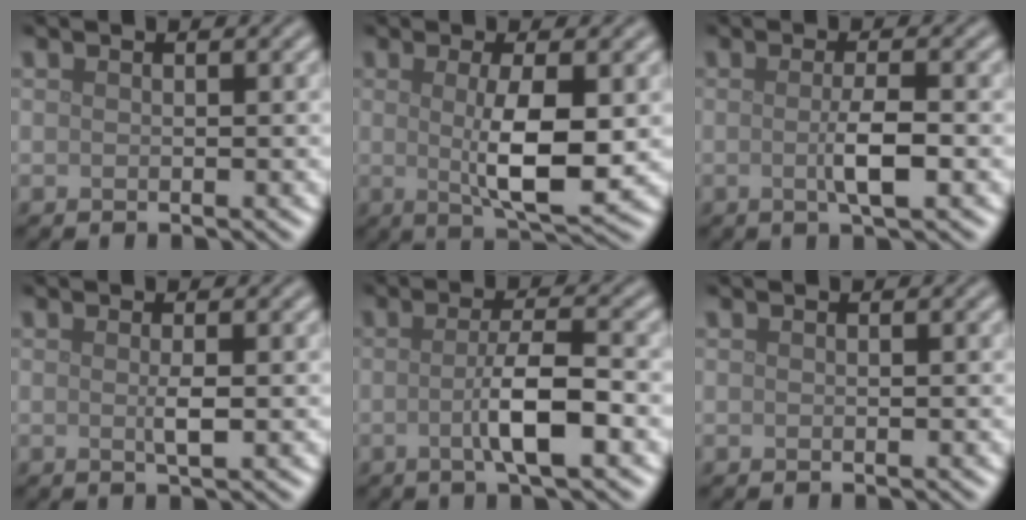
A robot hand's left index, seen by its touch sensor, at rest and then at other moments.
{"total": 5.8, "force": [0.1, 1.3, 5.6], "torque": [-0.098, -0.007, 0.007]}
{"total": 2.9, "force": [-0.4, 0.5, 2.8], "torque": [-0.050, -0.001, -0.008]}
{"total": 1.4, "force": [0.0, 0.1, 1.4], "torque": [-0.028, 0.001, -0.001]}
{"total": 4.5, "force": [-0.9, 0.8, 4.4], "torque": [-0.075, 0.002, -0.019]}
{"total": 0.0}